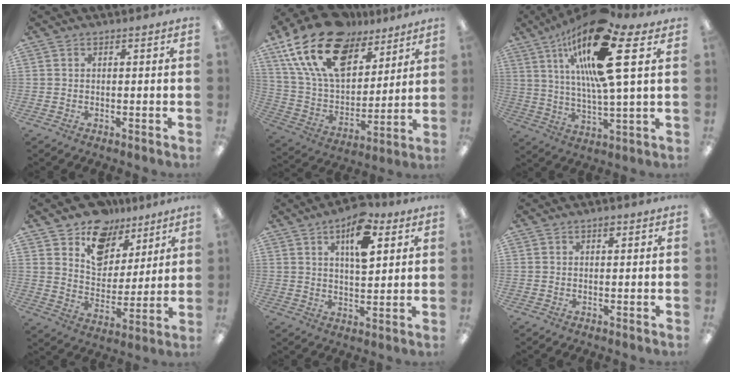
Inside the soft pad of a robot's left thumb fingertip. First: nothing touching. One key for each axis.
{"total": 22.3, "fx": 13.5, "fy": 12.5, "fz": 12.5, "tx": -0.245, "ty": -0.069, "tz": 0.242}
{"total": 21.2, "fx": 10.0, "fy": 5.2, "fz": 17.9, "tx": -0.330, "ty": -0.030, "tz": 0.151}
{"total": 12.7, "fx": 9.4, "fy": 7.9, "fz": 3.1, "tx": -0.056, "ty": -0.066, "tz": 0.176}
{"total": 11.3, "fx": 5.5, "fy": 5.3, "fz": 8.2, "tx": -0.113, "ty": -0.018, "tz": 0.088}
{"total": 1.2, "fx": 0.7, "fy": 0.5, "fz": 0.8, "tx": -0.011, "ty": 0.000, "tz": 0.010}